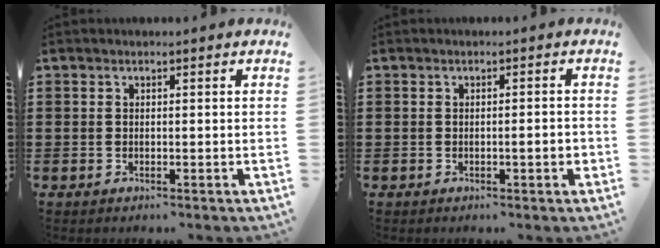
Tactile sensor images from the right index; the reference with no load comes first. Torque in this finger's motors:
{"motor_torque": [0.89, 0.17, 0.25, 0.13]}